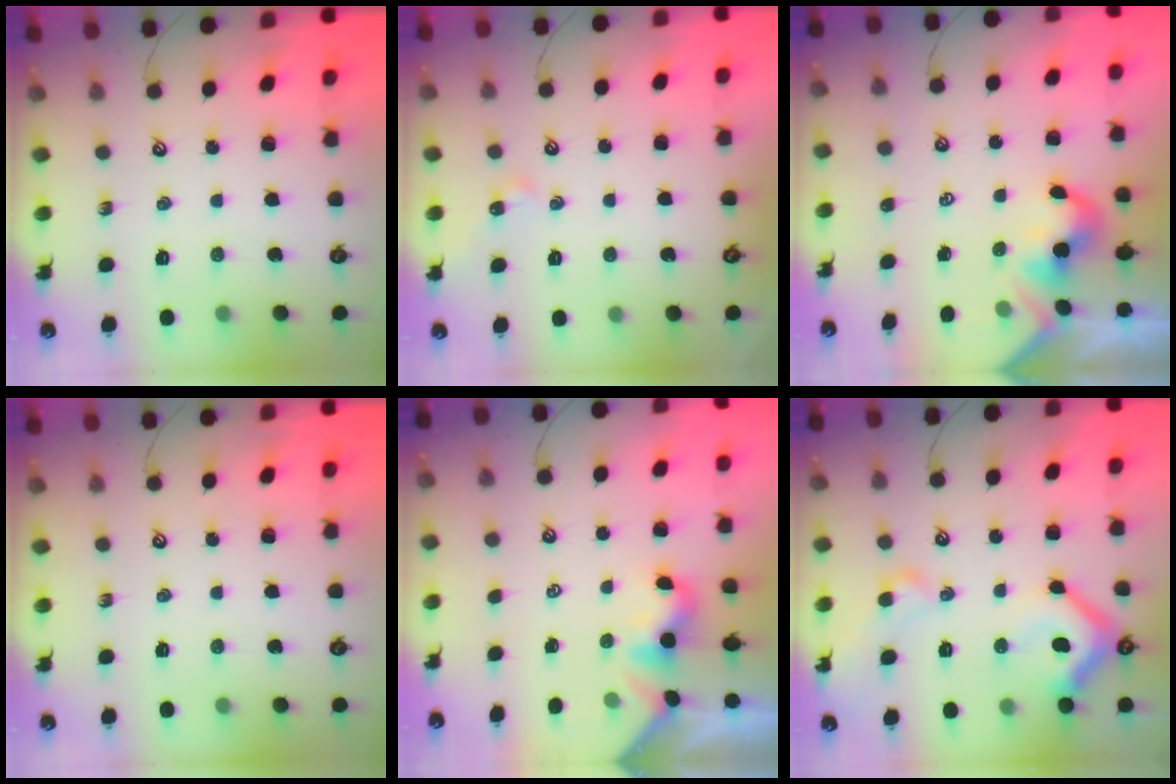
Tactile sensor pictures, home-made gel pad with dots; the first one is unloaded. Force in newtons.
{"total": 0.0}
{"total": 1.9, "press": 1.9, "slide": 0.5}
{"total": 0.0}
{"total": 2.0, "press": 1.9, "slide": 0.5}
{"total": 13.6, "press": 13.5, "slide": 1.9}